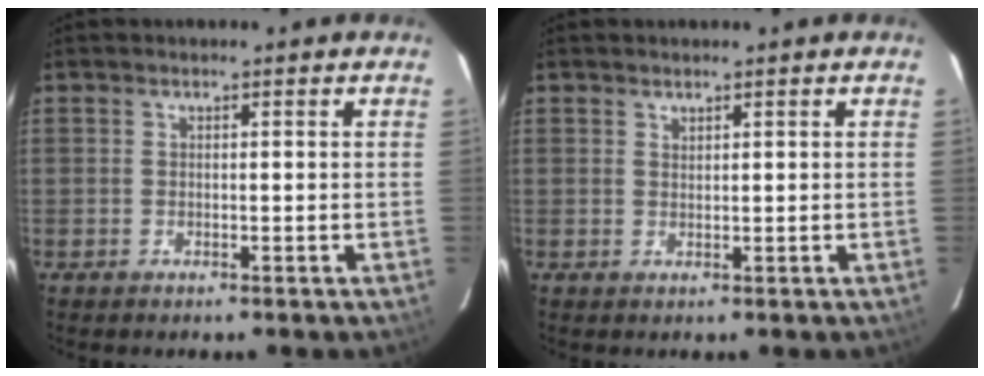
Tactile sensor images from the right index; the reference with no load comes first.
{"total": 0.7, "force": [0.7, 0.2, 0.1], "torque": [-0.003, 0.001, 0.015]}